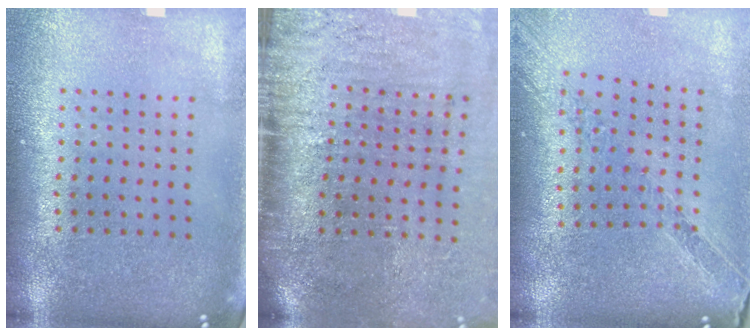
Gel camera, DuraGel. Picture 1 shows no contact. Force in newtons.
{"total": 4.4, "press": 3.5, "slide": 2.5}
{"total": 1.1, "press": 1.1, "slide": 0.0}